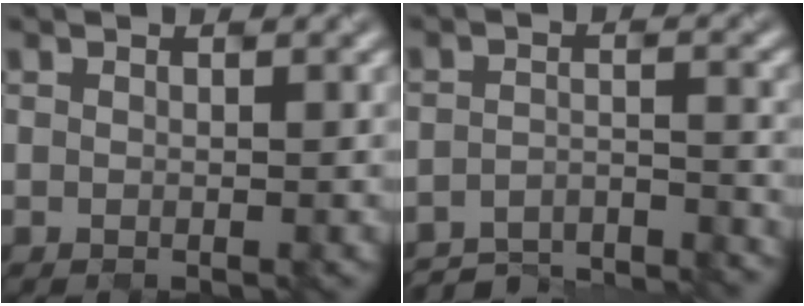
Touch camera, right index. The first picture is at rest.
{"total": 5.7, "force": [-5.7, 0.5, 0.7], "torque": [-0.012, -0.004, -0.088]}